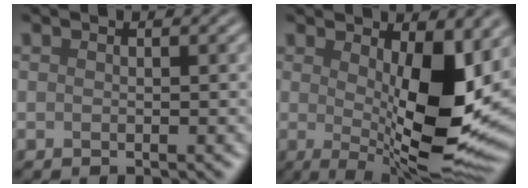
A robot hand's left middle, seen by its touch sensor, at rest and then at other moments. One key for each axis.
{"total": 11.9, "fx": 0.8, "fy": 3.9, "fz": 11.2, "tx": -0.158, "ty": -0.026, "tz": 0.020}